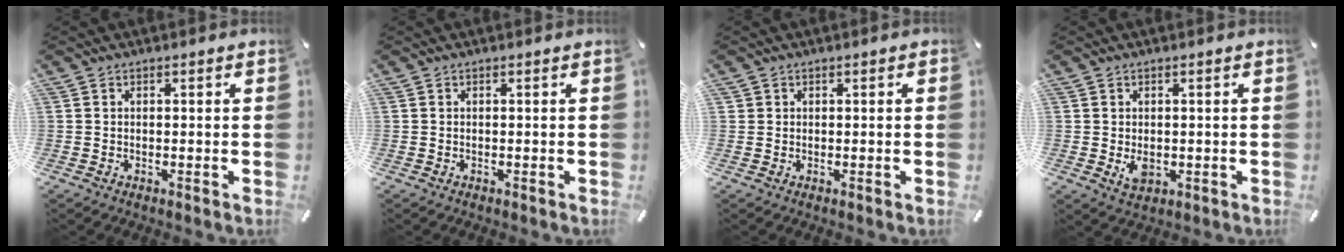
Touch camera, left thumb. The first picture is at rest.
{"total": 0.0}
{"total": 0.9, "force": [0.1, 0.9, 0.0], "torque": [0.001, 0.006, 0.000]}
{"total": 3.2, "force": [-0.3, 2.3, 2.3], "torque": [-0.045, -0.006, -0.007]}